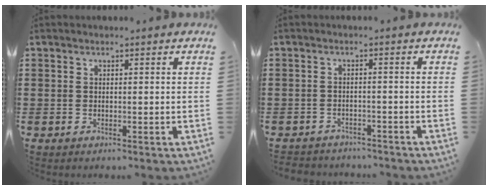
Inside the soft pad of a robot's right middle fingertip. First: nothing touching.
{"total": 2.3, "force": [-2.2, 0.5, -0.4], "torque": [-0.001, 0.000, -0.052]}